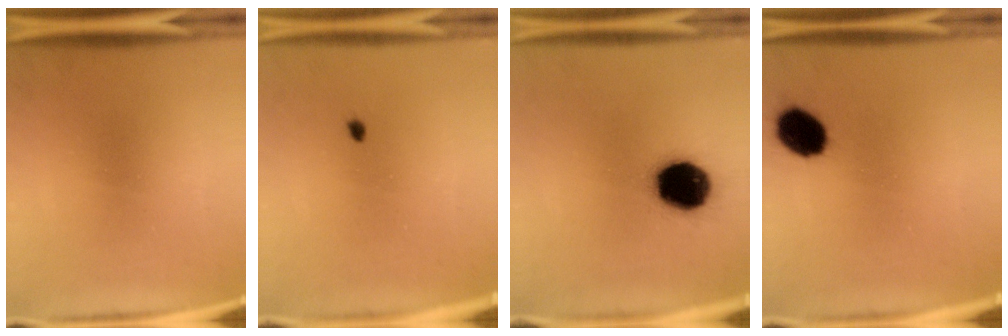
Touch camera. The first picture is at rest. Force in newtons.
{"total": 1.4}
{"total": 18.4}
{"total": 10.3}